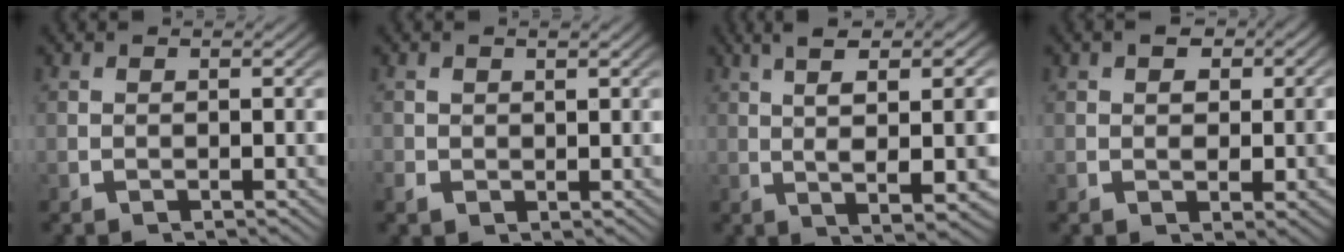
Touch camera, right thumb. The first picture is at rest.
{"total": 1.0, "force": [0.2, 0.9, 0.4], "torque": [-0.013, -0.007, 0.009]}
{"total": 8.2, "force": [2.8, 2.9, 7.1], "torque": [-0.105, 0.013, 0.043]}
{"total": 4.2, "force": [1.2, 3.1, 2.5], "torque": [-0.036, -0.021, 0.026]}